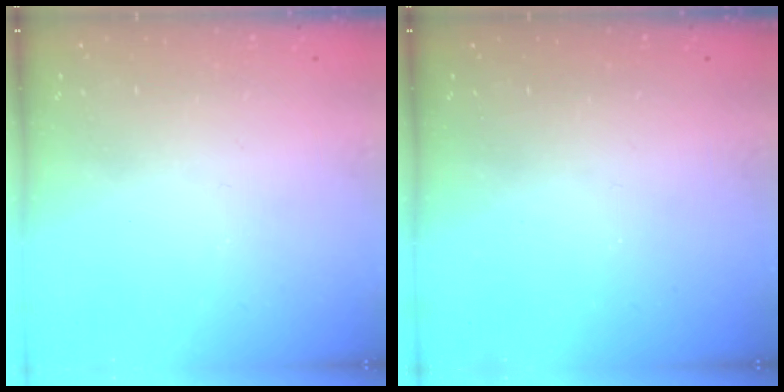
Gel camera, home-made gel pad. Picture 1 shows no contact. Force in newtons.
{"total": 0.0}